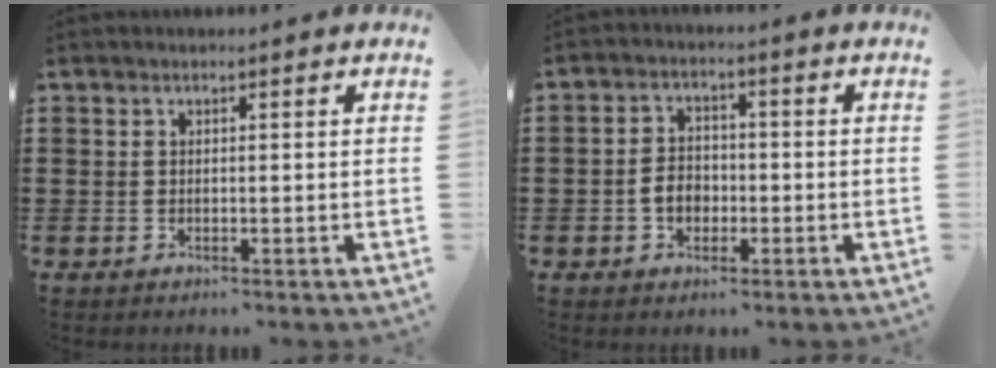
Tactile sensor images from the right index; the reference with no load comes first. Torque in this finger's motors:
{"motor_torque": [1.33, 0.81, 0.50, 0.07]}